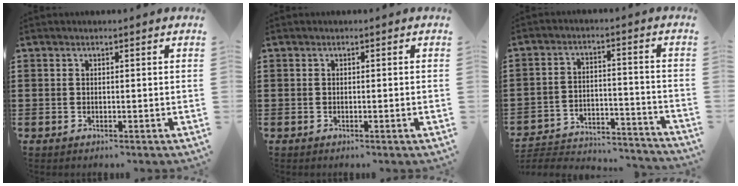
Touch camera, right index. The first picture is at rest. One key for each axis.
{"total": 0.5, "fx": -0.2, "fy": -0.3, "fz": 0.4, "tx": -0.007, "ty": -0.006, "tz": -0.003}
{"total": 4.1, "fx": -3.9, "fy": 0.8, "fz": 0.9, "tx": -0.020, "ty": 0.000, "tz": -0.082}